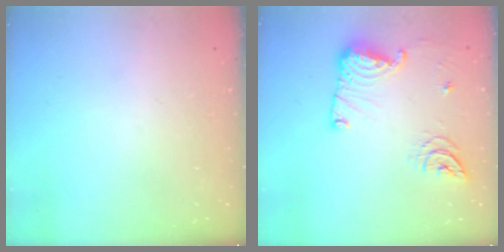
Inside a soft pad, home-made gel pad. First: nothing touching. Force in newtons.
{"total": 14.3, "press": 14.2, "slide": 1.4}